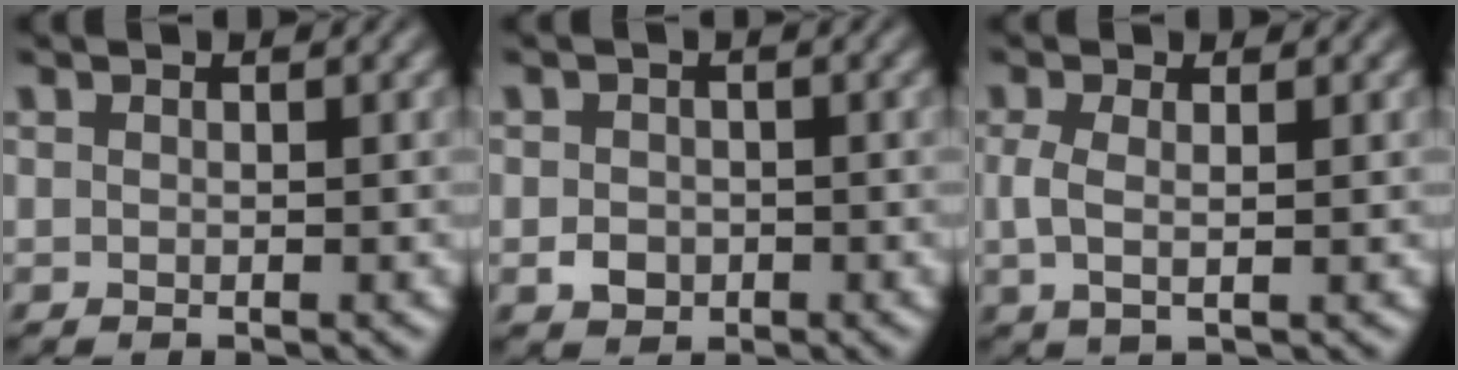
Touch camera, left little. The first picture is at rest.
{"total": 1.9, "force": [-0.6, 1.5, 0.9], "torque": [-0.016, -0.003, -0.016]}
{"total": 2.0, "force": [0.1, 0.9, 1.9], "torque": [-0.044, 0.000, 0.001]}